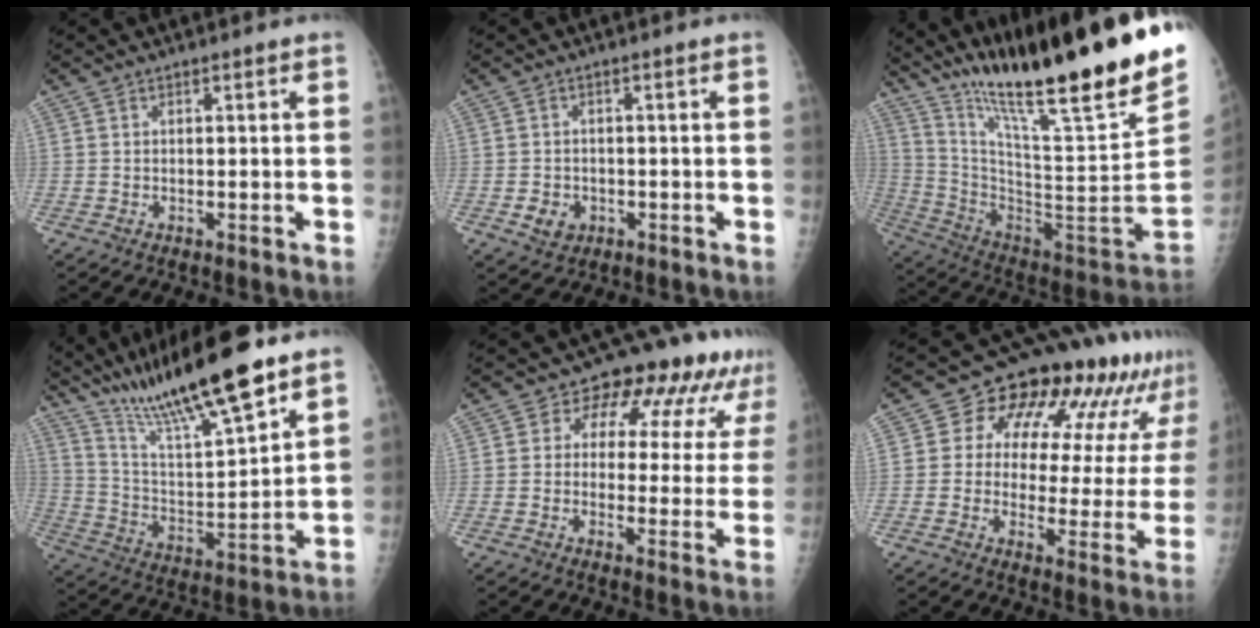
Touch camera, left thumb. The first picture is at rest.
{"total": 3.3, "force": [-0.9, 2.8, 1.5], "torque": [-0.019, 0.002, -0.007]}
{"total": 32.5, "force": [23.7, 2.0, 22.1], "torque": [-0.340, -0.141, 0.381]}
{"total": 20.6, "force": [15.8, 2.3, 13.0], "torque": [-0.208, -0.070, 0.287]}
{"total": 14.0, "force": [7.8, 8.5, 7.8], "torque": [-0.055, -0.010, 0.083]}
{"total": 19.5, "force": [11.0, 9.9, 12.7], "torque": [-0.131, -0.017, 0.134]}